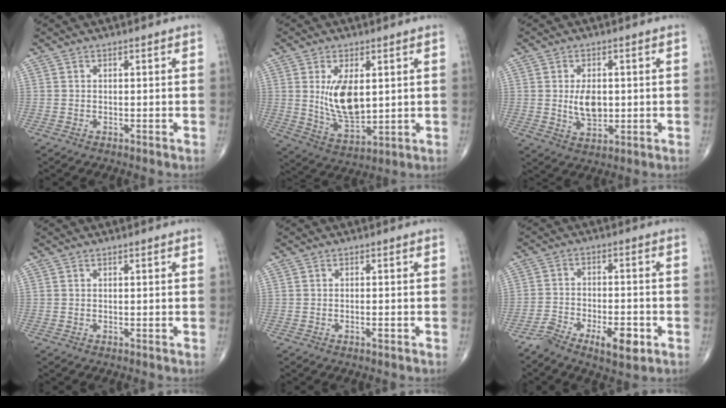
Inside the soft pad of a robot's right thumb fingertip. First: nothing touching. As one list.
[{"total": 10.7, "force": [1.9, 5.4, 9.1], "torque": [-0.151, -0.025, 0.049]}, {"total": 6.1, "force": [0.2, 3.6, 4.9], "torque": [-0.073, -0.009, 0.010]}, {"total": 0.0}, {"total": 1.1, "force": [-0.6, 0.3, 0.8], "torque": [-0.013, 0.004, -0.010]}, {"total": 8.5, "force": [-4.8, 3.1, 6.2], "torque": [-0.110, 0.024, -0.077]}]